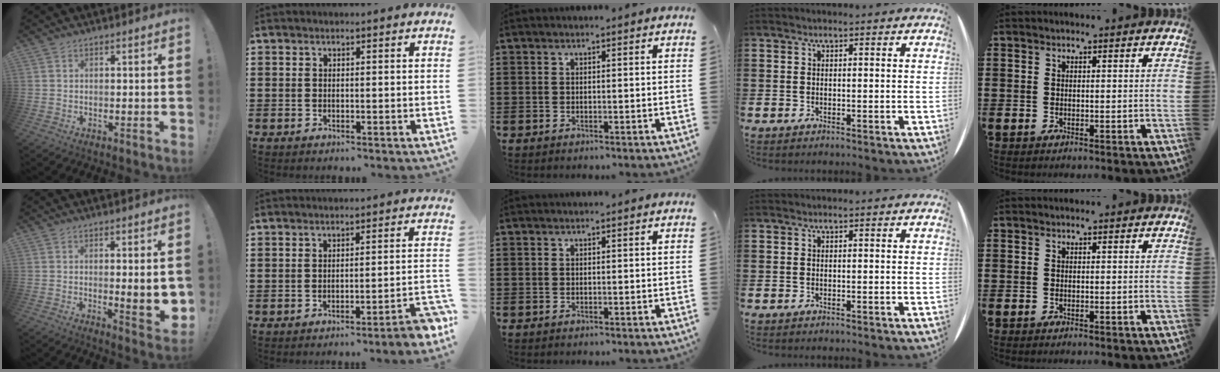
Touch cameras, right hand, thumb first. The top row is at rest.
{"thumb": {"total": 7.0, "force": [0.9, 0.5, 6.9], "torque": [-0.087, -0.018, 0.016]}, "index": {"total": 3.1, "force": [-2.6, -0.4, 1.7], "torque": [-0.030, -0.011, -0.052]}}